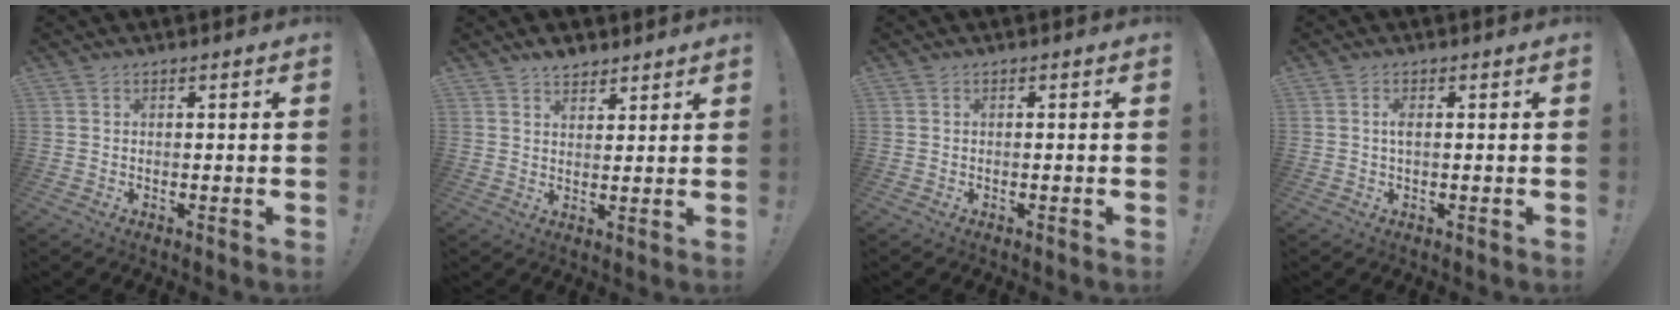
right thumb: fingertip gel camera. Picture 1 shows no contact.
{"total": 4.4, "force": [3.7, 2.4, 0.6], "torque": [0.007, -0.029, 0.066]}
{"total": 0.6, "force": [-0.4, -0.3, 0.1], "torque": [-0.001, -0.003, -0.008]}
{"total": 1.7, "force": [0.0, 0.4, 1.6], "torque": [-0.026, 0.000, -0.004]}